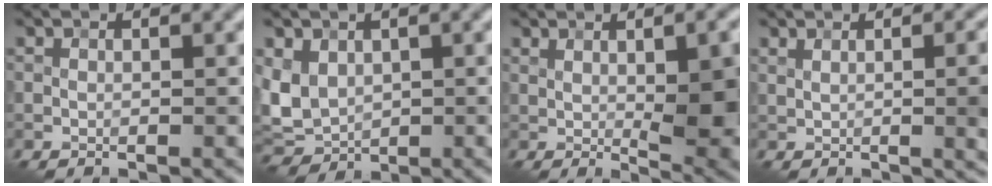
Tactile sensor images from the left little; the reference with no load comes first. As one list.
[{"total": 4.4, "force": [0.5, 3.6, 2.5], "torque": [-0.058, -0.001, 0.007]}, {"total": 8.7, "force": [0.2, 2.6, 8.3], "torque": [-0.117, -0.001, 0.010]}, {"total": 6.9, "force": [1.2, 2.9, 6.2], "torque": [-0.038, 0.024, 0.015]}]